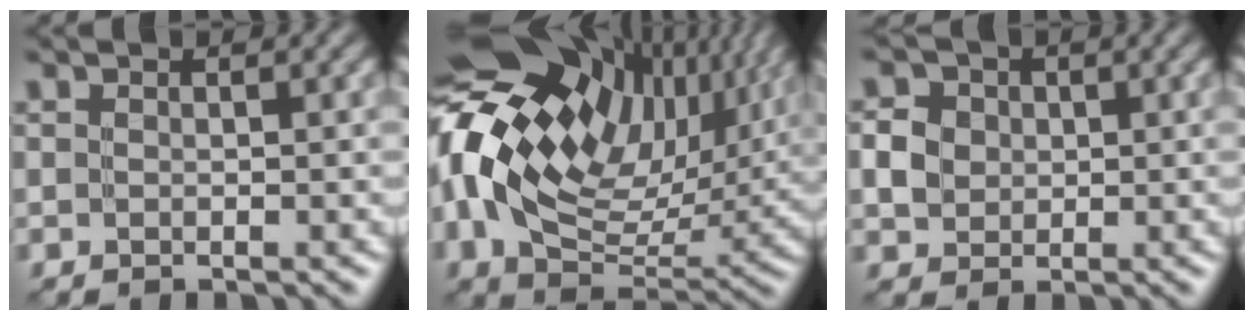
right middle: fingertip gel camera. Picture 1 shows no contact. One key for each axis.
{"total": 17.6, "fx": 5.9, "fy": 10.8, "fz": 12.6, "tx": -0.256, "ty": 0.025, "tz": 0.104}
{"total": 2.8, "fx": 0.0, "fy": 2.5, "fz": 1.1, "tx": -0.019, "ty": 0.002, "tz": 0.000}